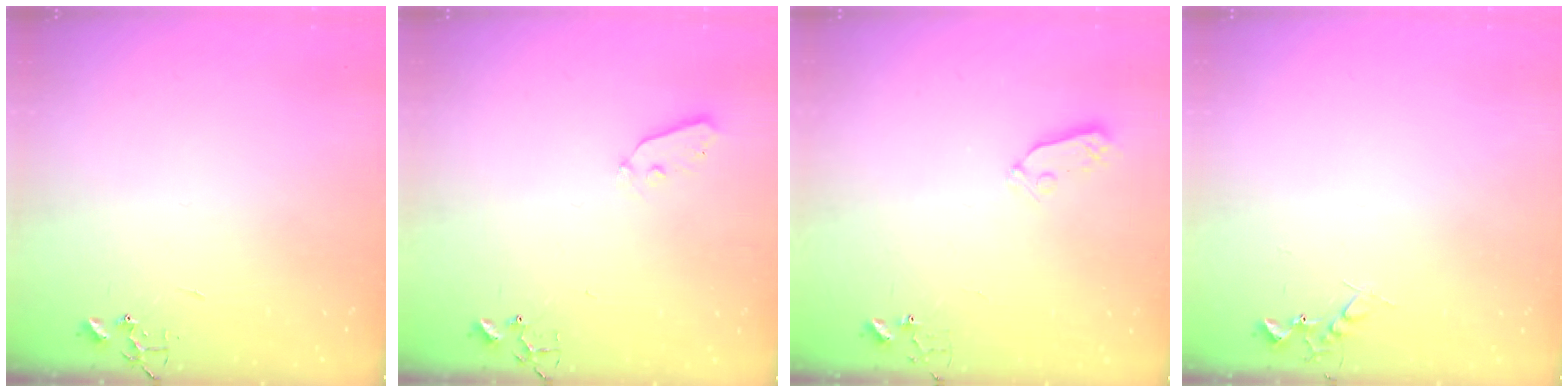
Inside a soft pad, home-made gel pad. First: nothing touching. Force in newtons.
{"total": 3.8, "press": 3.7, "slide": 0.7}
{"total": 5.0, "press": 4.9, "slide": 1.1}
{"total": 6.6, "press": 6.5, "slide": 0.7}